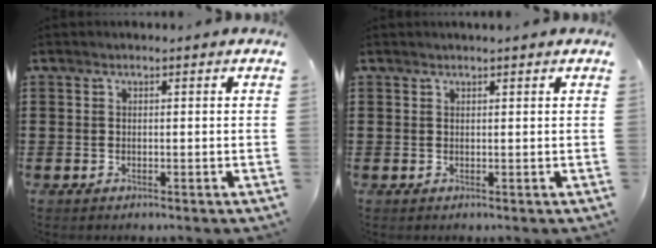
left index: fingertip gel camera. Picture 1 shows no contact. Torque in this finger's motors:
{"motor_torque": [0.31, 0.33, 0.11, 0.03]}